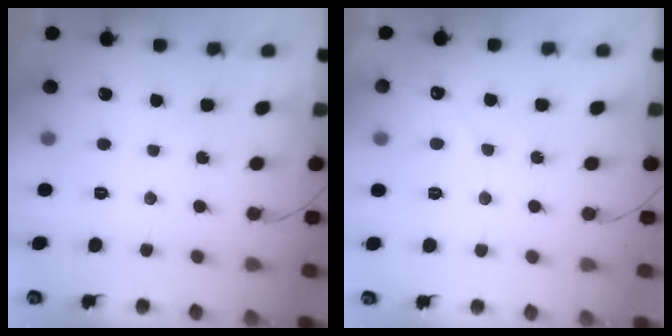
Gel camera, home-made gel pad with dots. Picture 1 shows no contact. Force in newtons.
{"total": 3.1, "press": 3.1, "slide": 0.2}